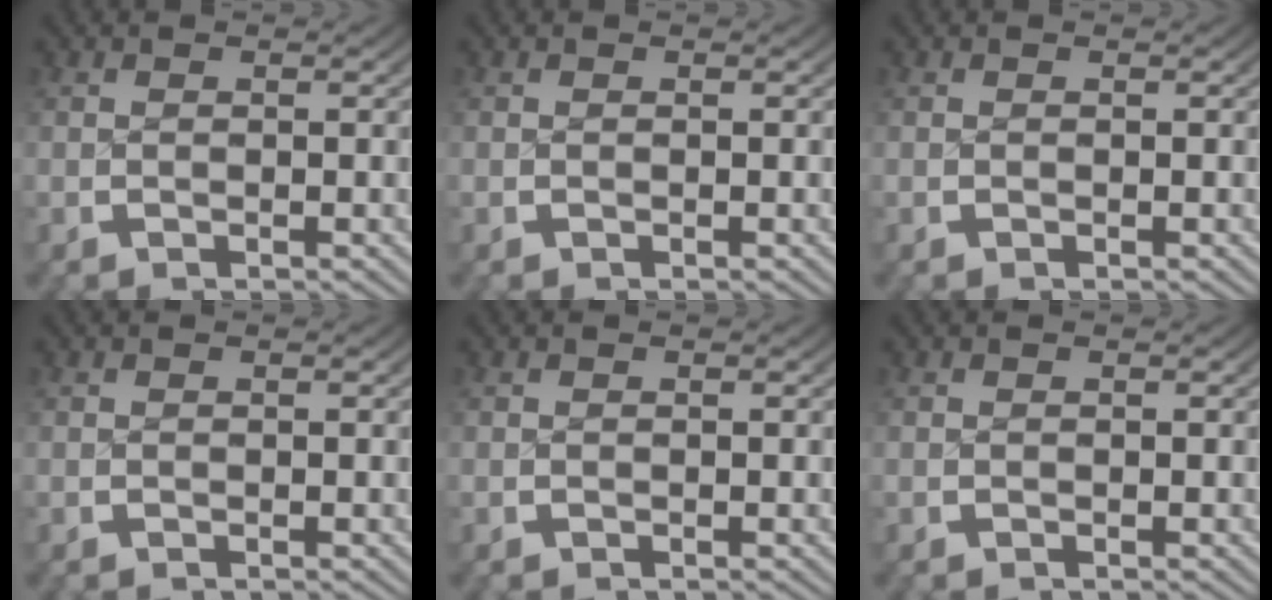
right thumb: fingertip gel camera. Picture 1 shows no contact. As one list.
[{"total": 0.0}, {"total": 0.0}, {"total": 0.0}, {"total": 0.0}, {"total": 0.0}]